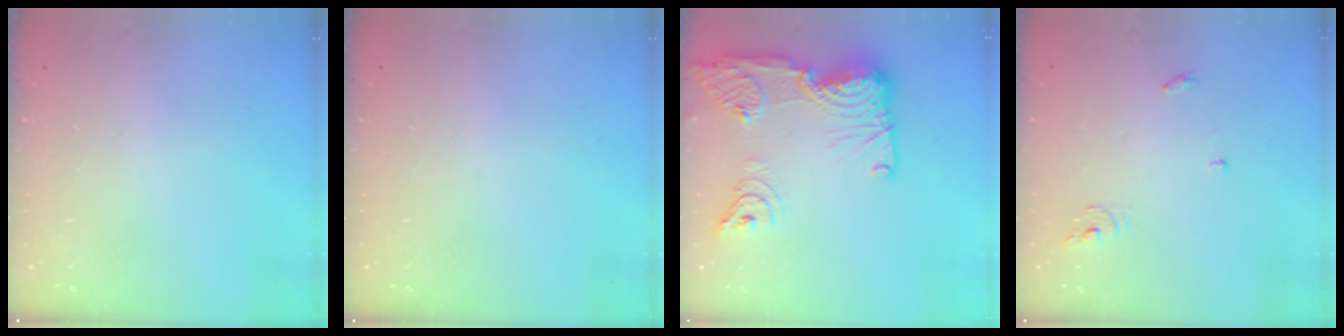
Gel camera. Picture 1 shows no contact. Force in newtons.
{"total": 0.0}
{"total": 27.4, "press": 26.4, "slide": 7.2}
{"total": 4.1, "press": 4.0, "slide": 0.3}